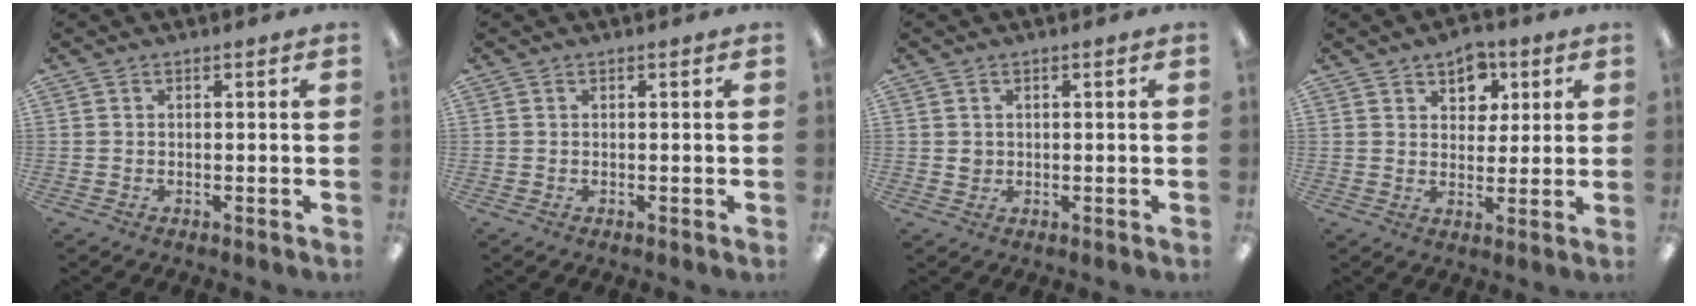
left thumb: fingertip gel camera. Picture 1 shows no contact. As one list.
[{"total": 0.0}, {"total": 1.5, "force": [0.5, 1.4, 0.3], "torque": [-0.008, 0.003, 0.009]}, {"total": 7.1, "force": [4.4, 5.1, 2.3], "torque": [-0.028, -0.015, 0.075]}]